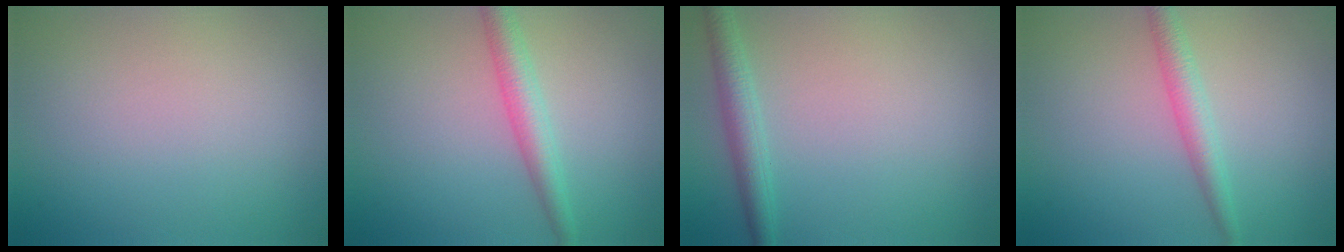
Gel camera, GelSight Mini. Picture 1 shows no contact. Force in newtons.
{"total": 3.0, "press": 3.0, "slide": 0.0}
{"total": 2.5, "press": 2.5, "slide": 0.1}
{"total": 2.4, "press": 2.4, "slide": 0.0}